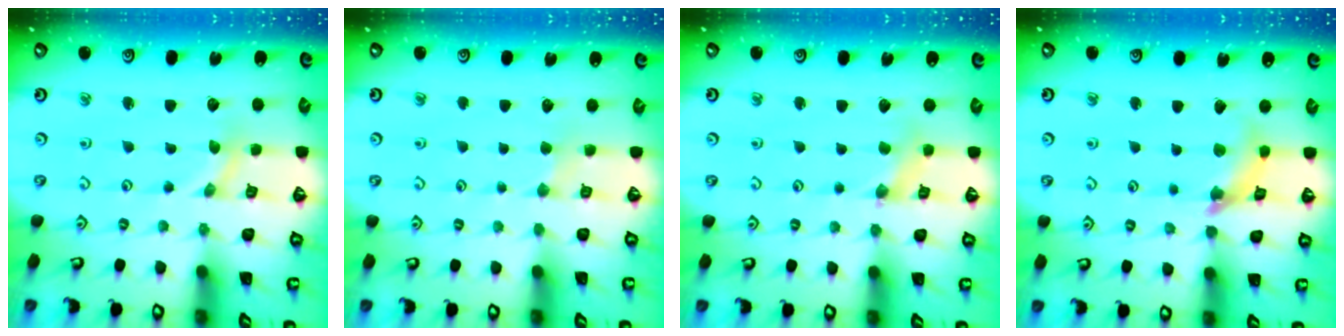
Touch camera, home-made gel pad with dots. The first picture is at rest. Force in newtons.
{"total": 1.8, "press": 1.8, "slide": 0.3}
{"total": 1.3, "press": 1.2, "slide": 0.2}
{"total": 9.3, "press": 9.2, "slide": 0.9}